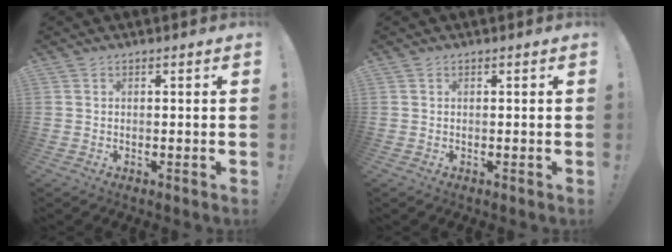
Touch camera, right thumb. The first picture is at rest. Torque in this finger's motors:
{"motor_torque": [-0.04, 0.19, 0.20, -0.06, -0.01]}